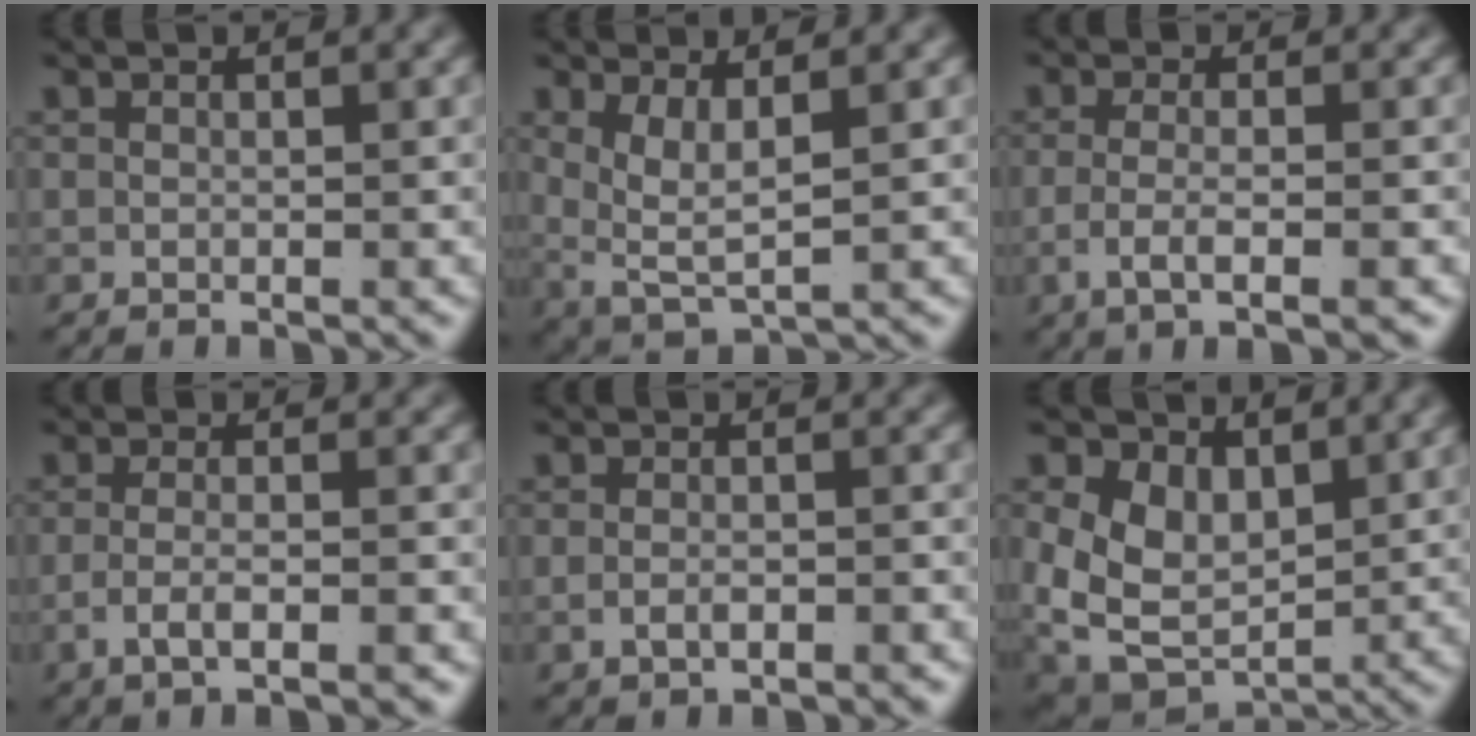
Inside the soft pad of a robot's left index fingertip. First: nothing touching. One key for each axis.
{"total": 5.2, "fx": 0.5, "fy": 3.2, "fz": 4.1, "tx": -0.099, "ty": -0.030, "tz": 0.026}
{"total": 3.5, "fx": -1.5, "fy": 0.5, "fz": 3.1, "tx": -0.065, "ty": -0.018, "tz": -0.016}
{"total": 2.9, "fx": -1.8, "fy": 0.4, "fz": 2.2, "tx": -0.044, "ty": -0.016, "tz": -0.025}
{"total": 1.9, "fx": -1.3, "fy": 0.6, "fz": 1.2, "tx": -0.020, "ty": -0.007, "tz": -0.017}
{"total": 10.0, "fx": -0.5, "fy": 8.2, "fz": 5.7, "tx": -0.133, "ty": -0.056, "tz": 0.010}